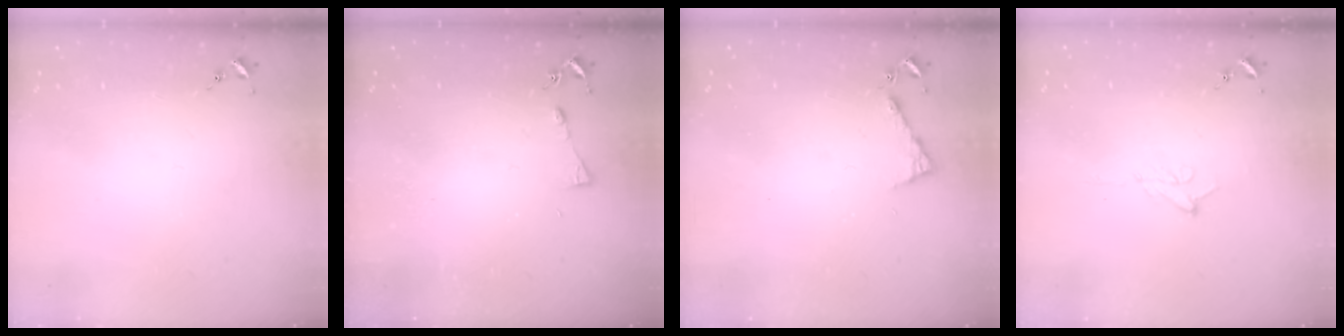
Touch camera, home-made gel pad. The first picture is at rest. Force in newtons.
{"total": 3.7, "press": 3.7, "slide": 0.5}
{"total": 4.9, "press": 4.8, "slide": 0.5}
{"total": 6.5, "press": 6.5, "slide": 0.8}